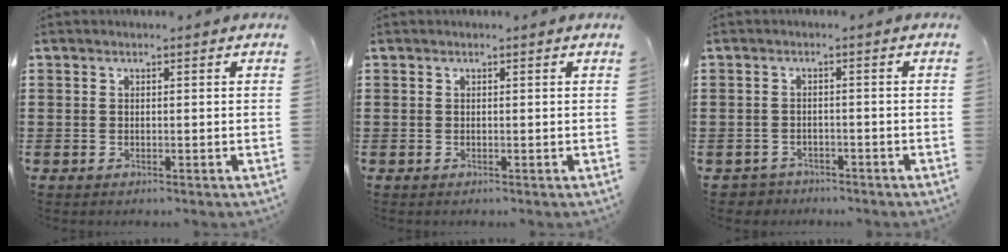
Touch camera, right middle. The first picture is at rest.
{"total": 0.0}
{"total": 1.8, "force": [-1.7, 0.5, -0.2], "torque": [-0.006, -0.002, -0.040]}